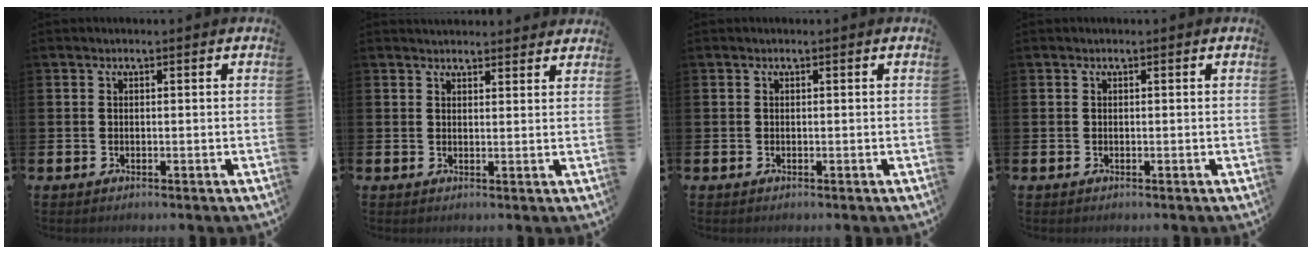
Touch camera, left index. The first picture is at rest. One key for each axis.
{"total": 2.6, "fx": 2.5, "fy": 0.5, "fz": -0.1, "tx": 0.008, "ty": -0.013, "tz": 0.045}
{"total": 0.0}
{"total": 0.0}